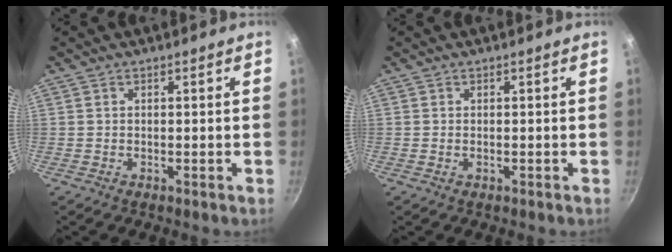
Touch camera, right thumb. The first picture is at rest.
{"total": 0.6, "force": [-0.2, 0.3, 0.5], "torque": [-0.008, 0.001, -0.002]}